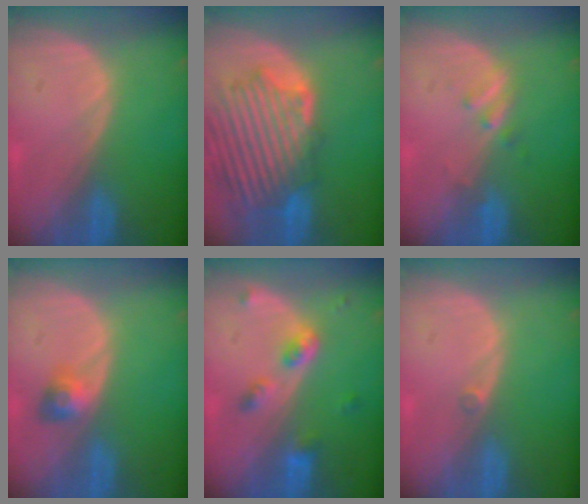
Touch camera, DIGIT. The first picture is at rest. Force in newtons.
{"total": 12.5, "press": 11.5, "slide": 5.0}
{"total": 1.9, "press": 1.9, "slide": 0.3}
{"total": 3.0, "press": 2.6, "slide": 1.3}
{"total": 4.2, "press": 4.1, "slide": 0.8}
{"total": 0.7, "press": 0.6, "slide": 0.3}